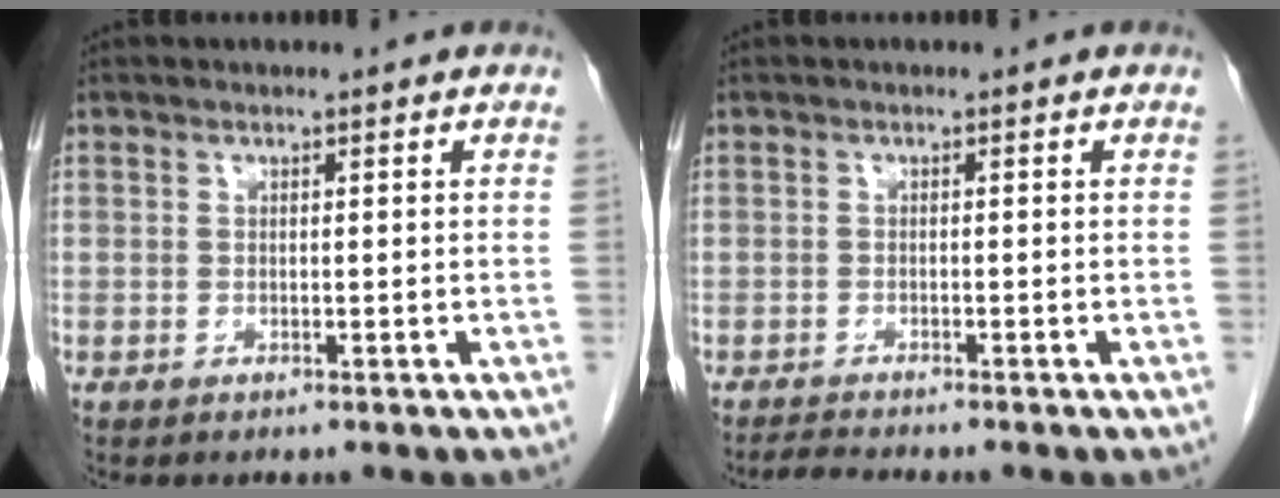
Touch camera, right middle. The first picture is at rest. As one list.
[{"total": 2.2, "force": [-2.1, -0.5, 0.4], "torque": [-0.015, -0.013, -0.039]}]